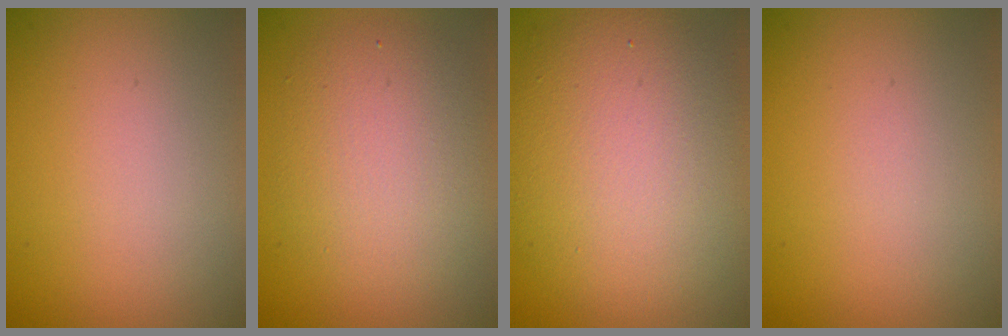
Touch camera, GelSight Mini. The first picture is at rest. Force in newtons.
{"total": 5.1, "press": 5.1, "slide": 0.2}
{"total": 9.3, "press": 9.3, "slide": 0.3}
{"total": 0.0}